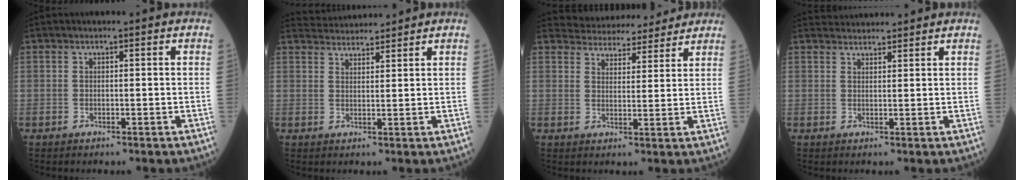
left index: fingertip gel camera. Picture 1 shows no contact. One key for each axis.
{"total": 4.8, "fx": 4.8, "fy": 0.0, "fz": 0.1, "tx": -0.012, "ty": 0.028, "tz": 0.083}
{"total": 10.9, "fx": 10.4, "fy": 2.8, "fz": 1.7, "tx": -0.018, "ty": 0.017, "tz": 0.136}
{"total": 3.9, "fx": 3.9, "fy": 0.4, "fz": 0.2, "tx": -0.009, "ty": 0.030, "tz": 0.066}